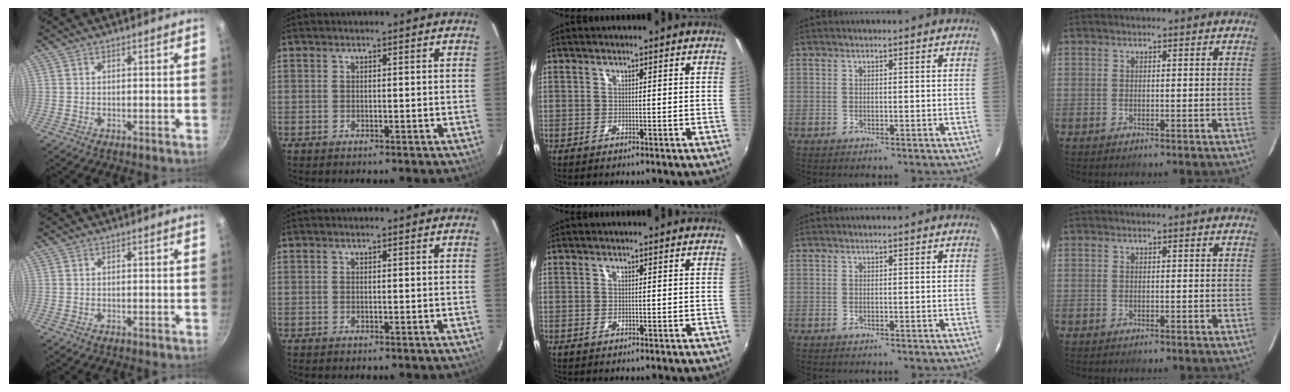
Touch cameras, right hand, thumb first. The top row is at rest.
{}